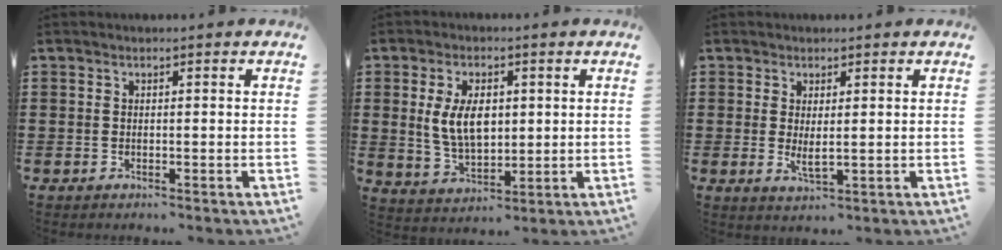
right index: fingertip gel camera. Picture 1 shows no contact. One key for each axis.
{"total": 7.7, "fx": 1.2, "fy": 4.5, "fz": 6.2, "tx": -0.126, "ty": 0.003, "tz": 0.013}
{"total": 2.7, "fx": 0.5, "fy": 0.8, "fz": 2.5, "tx": -0.048, "ty": -0.001, "tz": 0.010}